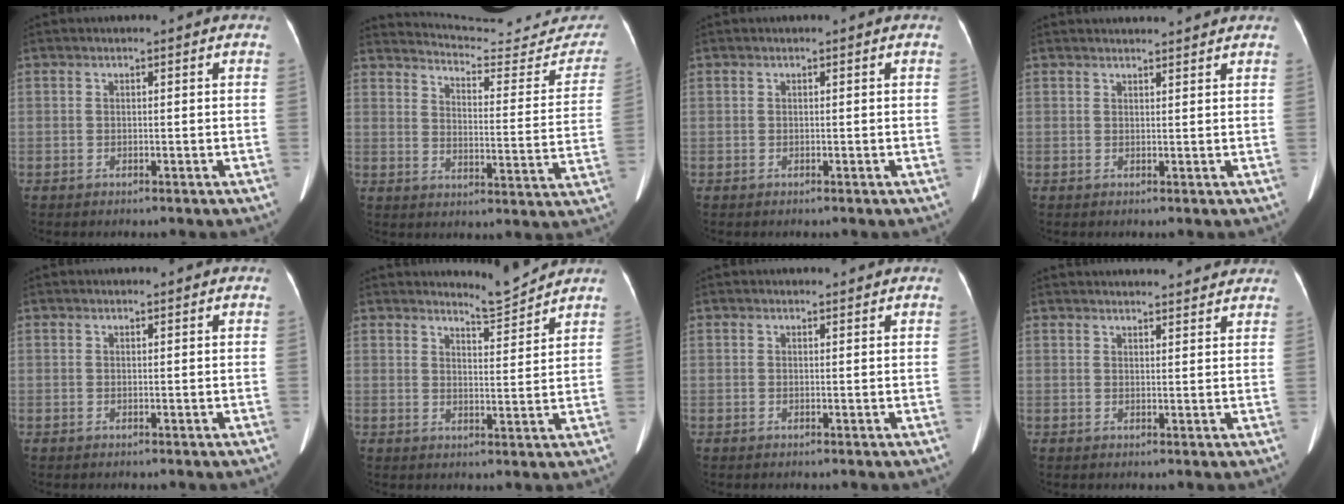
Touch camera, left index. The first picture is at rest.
{"total": 22.7, "force": [22.0, 2.7, 4.8], "torque": [-0.056, -0.097, 0.263]}
{"total": 0.0}
{"total": 5.5, "force": [5.3, 0.3, 1.4], "torque": [-0.013, 0.010, 0.059]}
{"total": 1.1, "force": [1.0, 0.1, 0.4], "torque": [-0.007, -0.001, 0.013]}
{"total": 3.8, "force": [3.7, -0.9, -0.4], "torque": [-0.003, -0.031, 0.061]}
{"total": 1.4, "force": [1.3, 0.0, 0.2], "torque": [-0.004, -0.009, 0.017]}
{"total": 13.9, "force": [13.1, 2.3, 3.9], "torque": [-0.035, 0.018, 0.154]}